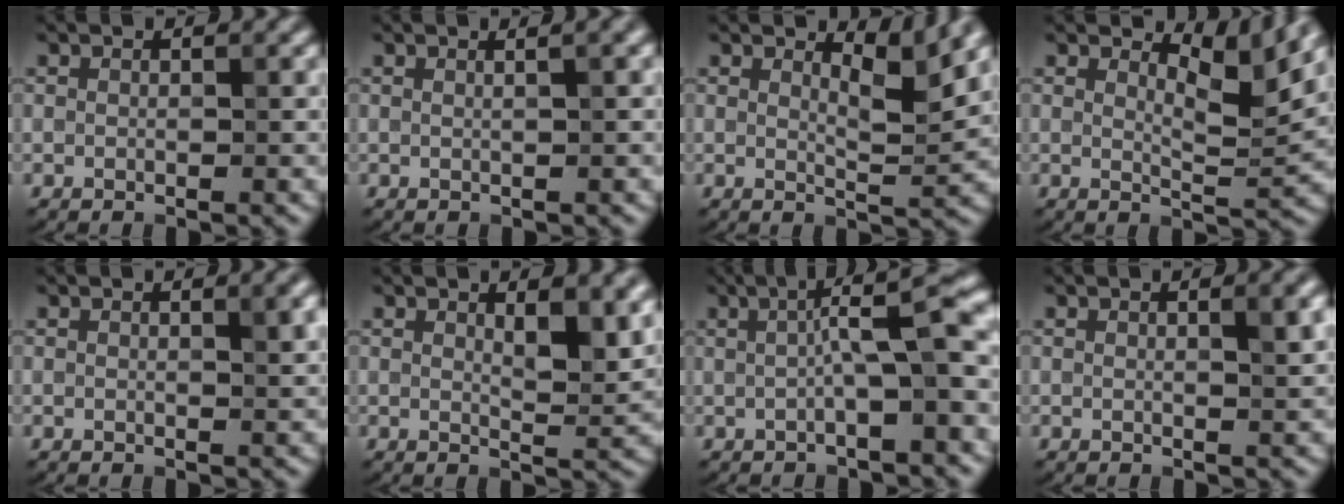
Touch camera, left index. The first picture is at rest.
{"total": 1.9, "force": [0.7, 0.8, 1.6], "torque": [-0.012, 0.003, -0.005]}
{"total": 2.9, "force": [2.0, 0.4, 2.1], "torque": [-0.030, -0.009, 0.029]}
{"total": 3.8, "force": [2.7, 0.7, 2.6], "torque": [-0.044, -0.005, 0.039]}
{"total": 2.1, "force": [0.8, 0.6, 1.8], "torque": [-0.016, 0.004, 0.009]}
{"total": 4.2, "force": [1.9, 1.2, 3.5], "torque": [-0.050, -0.004, 0.031]}
{"total": 5.9, "force": [0.5, 0.9, 5.8], "torque": [-0.087, 0.017, -0.001]}
{"total": 2.5, "force": [0.7, 0.6, 2.3], "torque": [-0.022, 0.005, 0.008]}